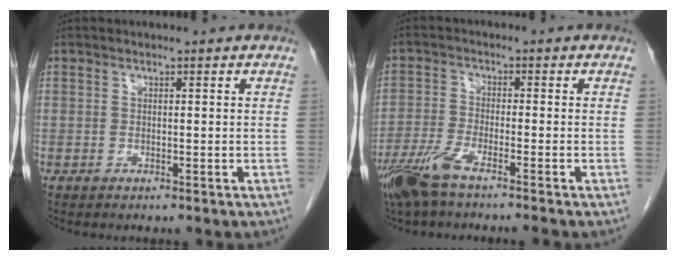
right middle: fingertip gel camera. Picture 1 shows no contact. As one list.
[{"total": 7.0, "force": [-5.1, 0.5, 4.7], "torque": [-0.098, -0.018, -0.102]}]